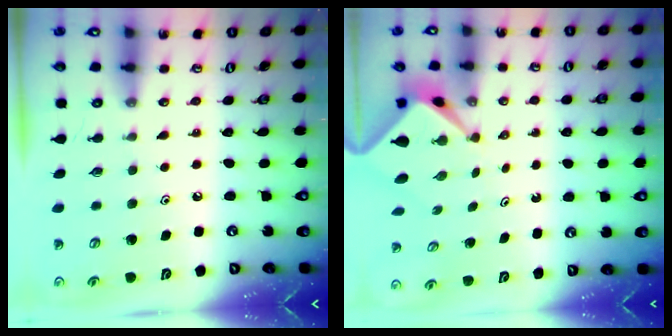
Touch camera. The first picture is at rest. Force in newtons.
{"total": 2.1, "press": 2.1, "slide": 0.3}